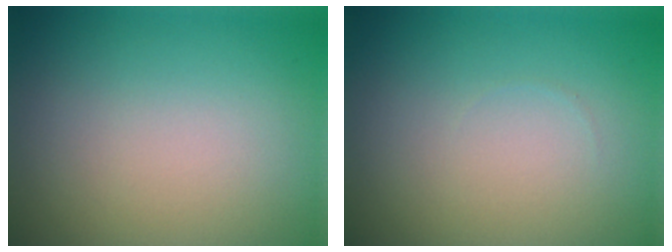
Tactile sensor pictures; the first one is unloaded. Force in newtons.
{"total": 0.0}